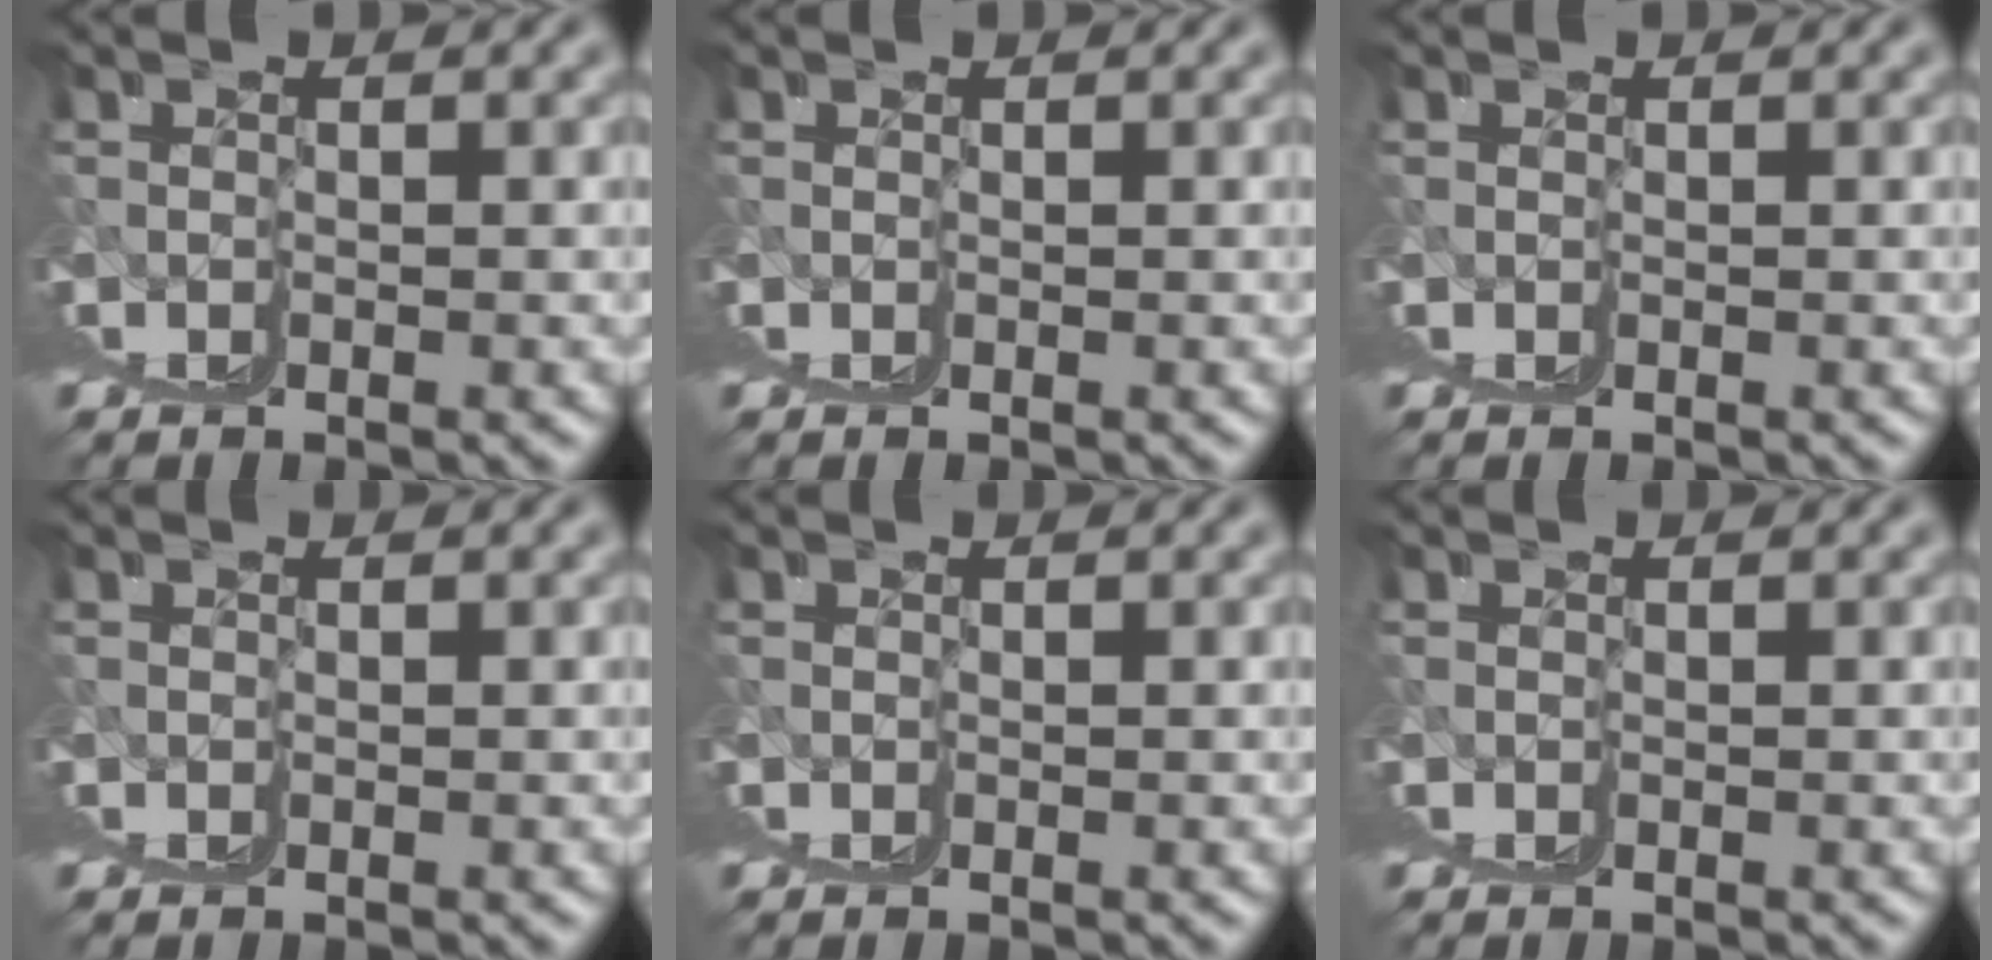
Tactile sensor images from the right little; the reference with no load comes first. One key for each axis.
{"total": 0.0}
{"total": 0.0}
{"total": 0.0}
{"total": 0.0}
{"total": 0.0}